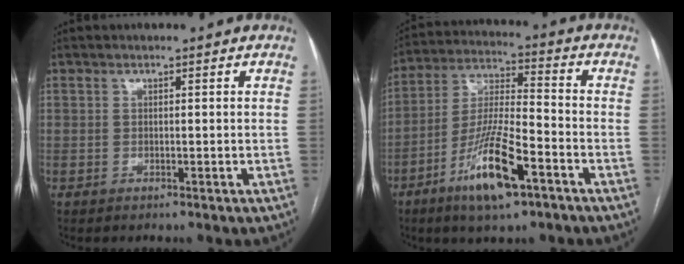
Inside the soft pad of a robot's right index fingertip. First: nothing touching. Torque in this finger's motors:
{"motor_torque": [1.66, -0.47, 0.67, 0.20]}